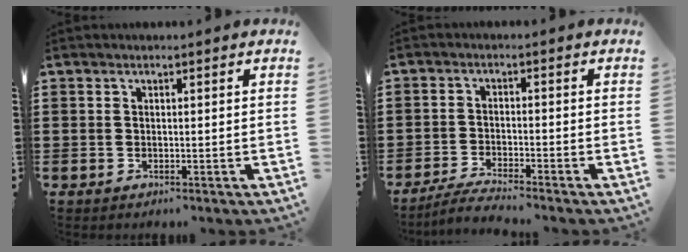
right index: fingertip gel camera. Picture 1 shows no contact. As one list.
[{"total": 3.4, "force": [-3.3, -0.2, 0.8], "torque": [-0.024, -0.003, -0.068]}]